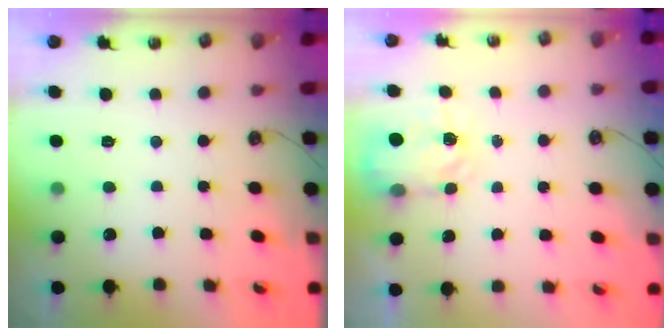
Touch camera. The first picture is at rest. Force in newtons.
{"total": 3.9, "press": 3.9, "slide": 0.7}